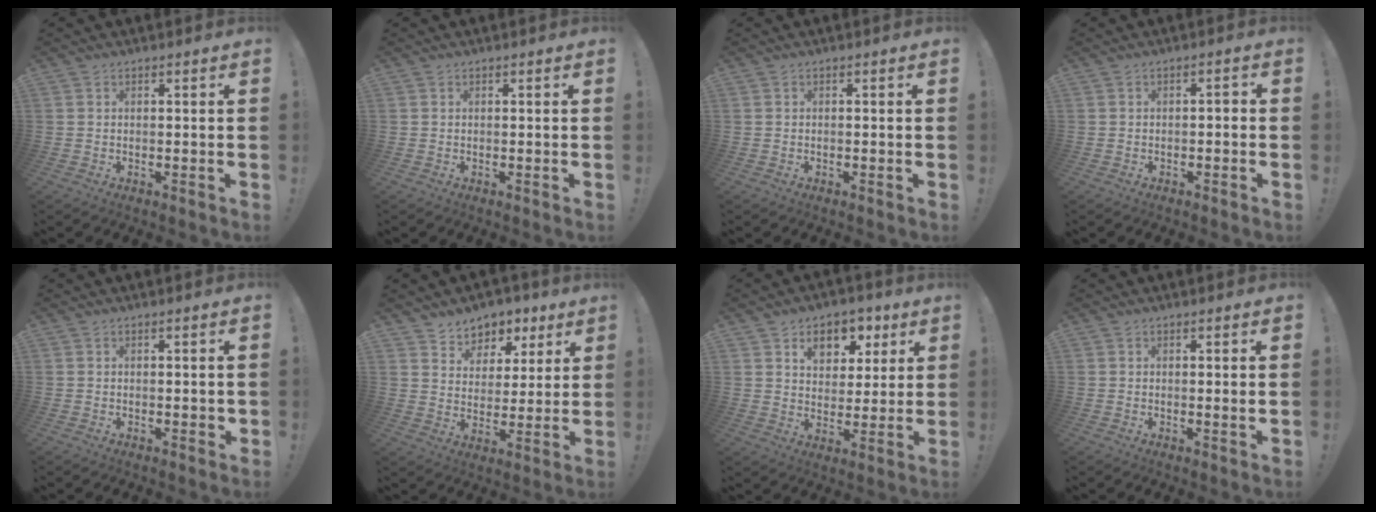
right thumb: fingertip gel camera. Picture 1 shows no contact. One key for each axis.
{"total": 0.0}
{"total": 0.0}
{"total": 1.7, "fx": -1.3, "fy": 0.5, "fz": 1.0, "tx": -0.020, "ty": 0.007, "tz": -0.024}
{"total": 1.7, "fx": -0.2, "fy": 0.5, "fz": 1.6, "tx": -0.022, "ty": 0.002, "tz": -0.003}
{"total": 6.8, "fx": 4.3, "fy": 5.3, "fz": 0.5, "tx": -0.008, "ty": -0.037, "tz": 0.085}
{"total": 9.6, "fx": 5.1, "fy": 6.8, "fz": 4.5, "tx": -0.051, "ty": -0.029, "tz": 0.093}
{"total": 2.0, "fx": 0.5, "fy": -0.2, "fz": 1.9, "tx": -0.031, "ty": -0.003, "tz": 0.007}